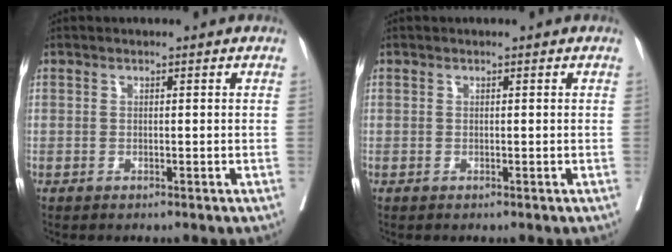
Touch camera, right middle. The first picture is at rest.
{"total": 0.0}